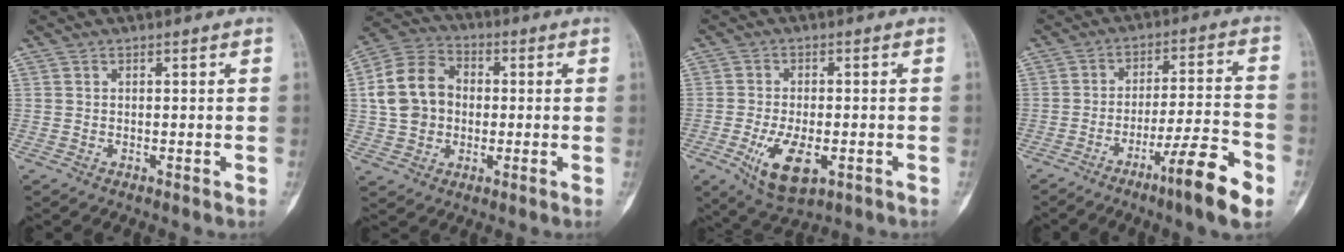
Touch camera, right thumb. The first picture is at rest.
{"total": 12.2, "force": [0.5, 9.8, 7.3], "torque": [-0.124, 0.027, 0.003]}
{"total": 9.2, "force": [-3.2, 4.3, 7.5], "torque": [-0.127, -0.006, -0.046]}
{"total": 12.8, "force": [-7.0, 1.2, 10.7], "torque": [-0.170, 0.036, -0.109]}